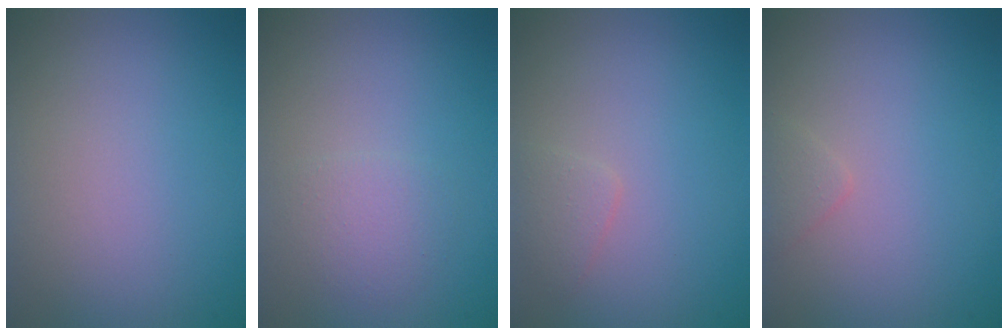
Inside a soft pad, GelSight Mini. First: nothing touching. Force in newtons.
{"total": 1.6, "press": 1.6, "slide": 0.0}
{"total": 1.1, "press": 1.1, "slide": 0.0}
{"total": 0.8, "press": 0.8, "slide": 0.0}